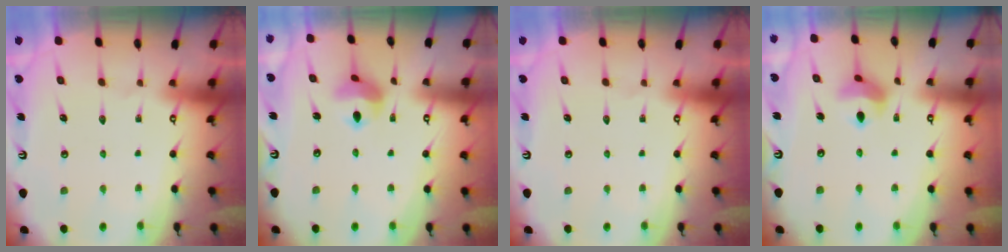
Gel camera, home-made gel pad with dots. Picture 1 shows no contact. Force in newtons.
{"total": 7.8, "press": 7.8, "slide": 0.6}
{"total": 0.0}
{"total": 8.7, "press": 8.6, "slide": 1.2}